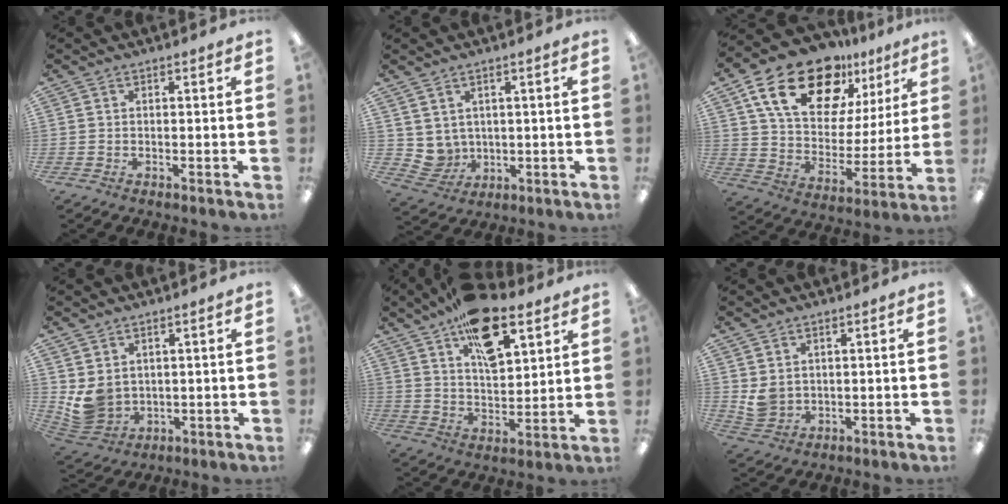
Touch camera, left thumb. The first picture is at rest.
{"total": 4.5, "force": [2.6, 3.6, 0.4], "torque": [-0.032, -0.015, 0.054]}
{"total": 21.9, "force": [13.8, 11.9, 12.0], "torque": [-0.207, -0.068, 0.247]}
{"total": 6.3, "force": [2.3, 5.2, 2.8], "torque": [-0.073, -0.017, 0.047]}
{"total": 17.4, "force": [10.9, 8.3, 10.8], "torque": [-0.168, -0.048, 0.187]}
{"total": 4.1, "force": [2.2, 3.1, 1.6], "torque": [-0.027, -0.007, 0.045]}